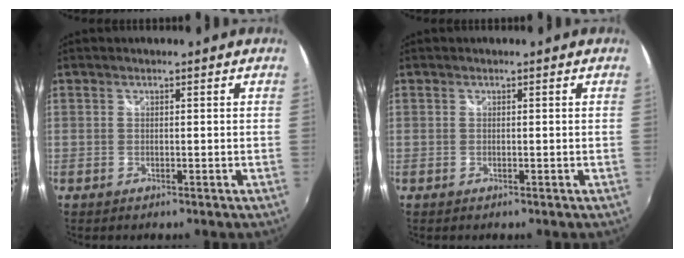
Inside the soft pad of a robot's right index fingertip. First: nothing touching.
{"total": 0.0}